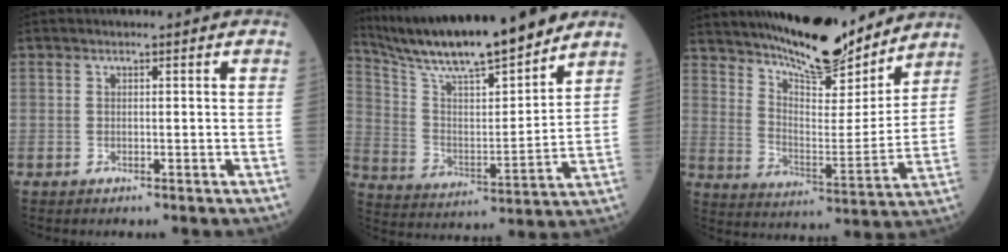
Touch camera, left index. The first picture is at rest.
{"total": 18.4, "force": [16.2, 1.2, 8.7], "torque": [-0.161, 0.002, 0.281]}
{"total": 16.5, "force": [14.5, 2.8, 7.4], "torque": [-0.122, -0.013, 0.235]}